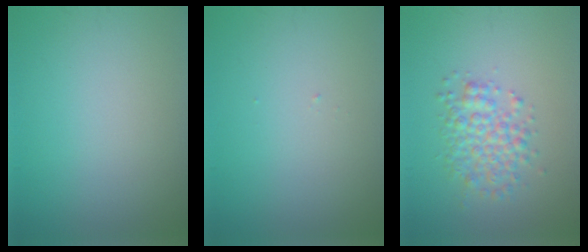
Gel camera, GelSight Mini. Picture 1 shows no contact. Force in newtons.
{"total": 0.0}
{"total": 3.8, "press": 3.8, "slide": 0.1}